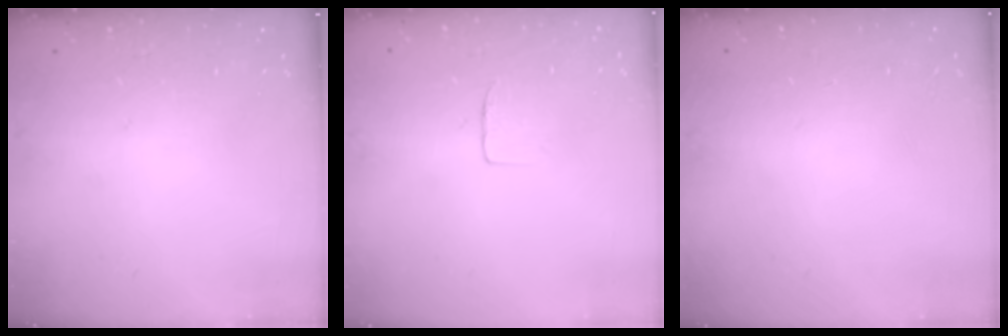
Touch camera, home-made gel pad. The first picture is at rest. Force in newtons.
{"total": 3.4, "press": 3.4, "slide": 0.3}
{"total": 0.0}